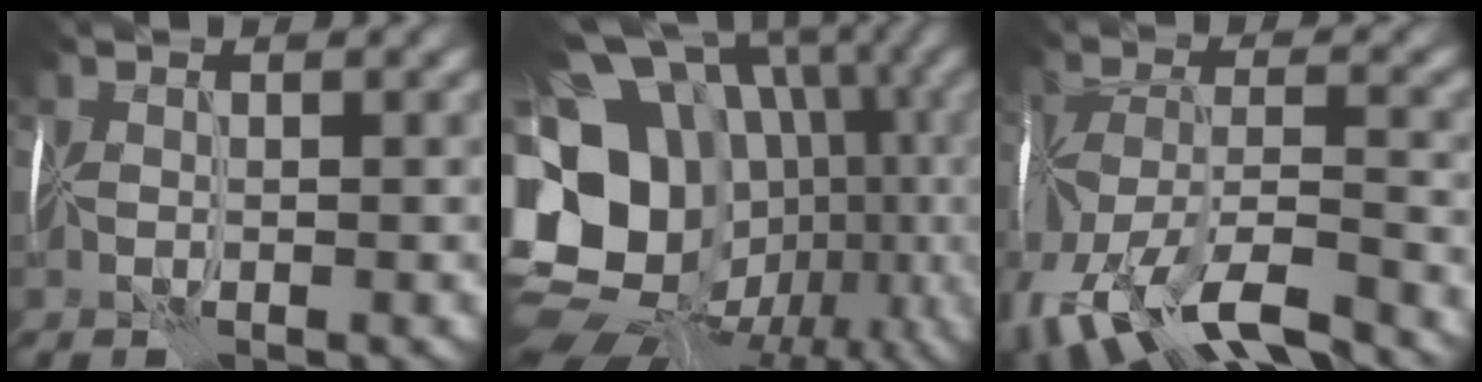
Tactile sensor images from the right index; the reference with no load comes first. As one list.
[{"total": 19.5, "force": [-2.7, 16.3, 10.5], "torque": [-0.179, 0.035, -0.065]}, {"total": 10.9, "force": [-7.4, 4.2, 6.8], "torque": [-0.155, -0.007, -0.122]}]